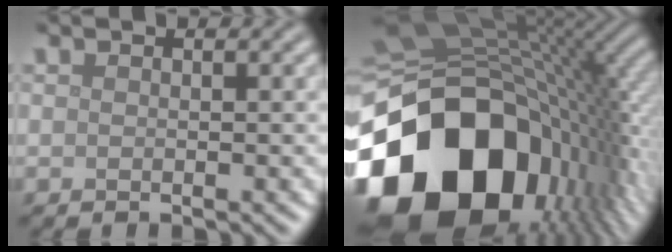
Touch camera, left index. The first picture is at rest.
{"total": 19.6, "force": [-5.9, 13.2, 13.2], "torque": [-0.272, -0.034, -0.098]}